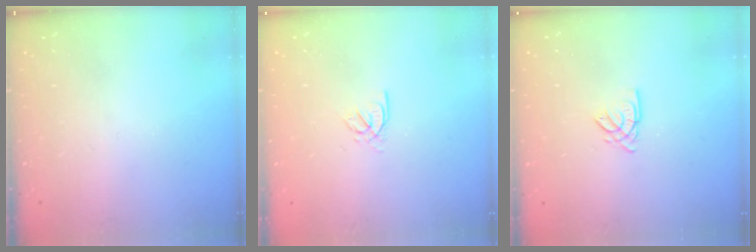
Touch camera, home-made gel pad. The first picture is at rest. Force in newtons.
{"total": 2.2, "press": 2.2, "slide": 0.4}
{"total": 2.6, "press": 2.6, "slide": 0.1}